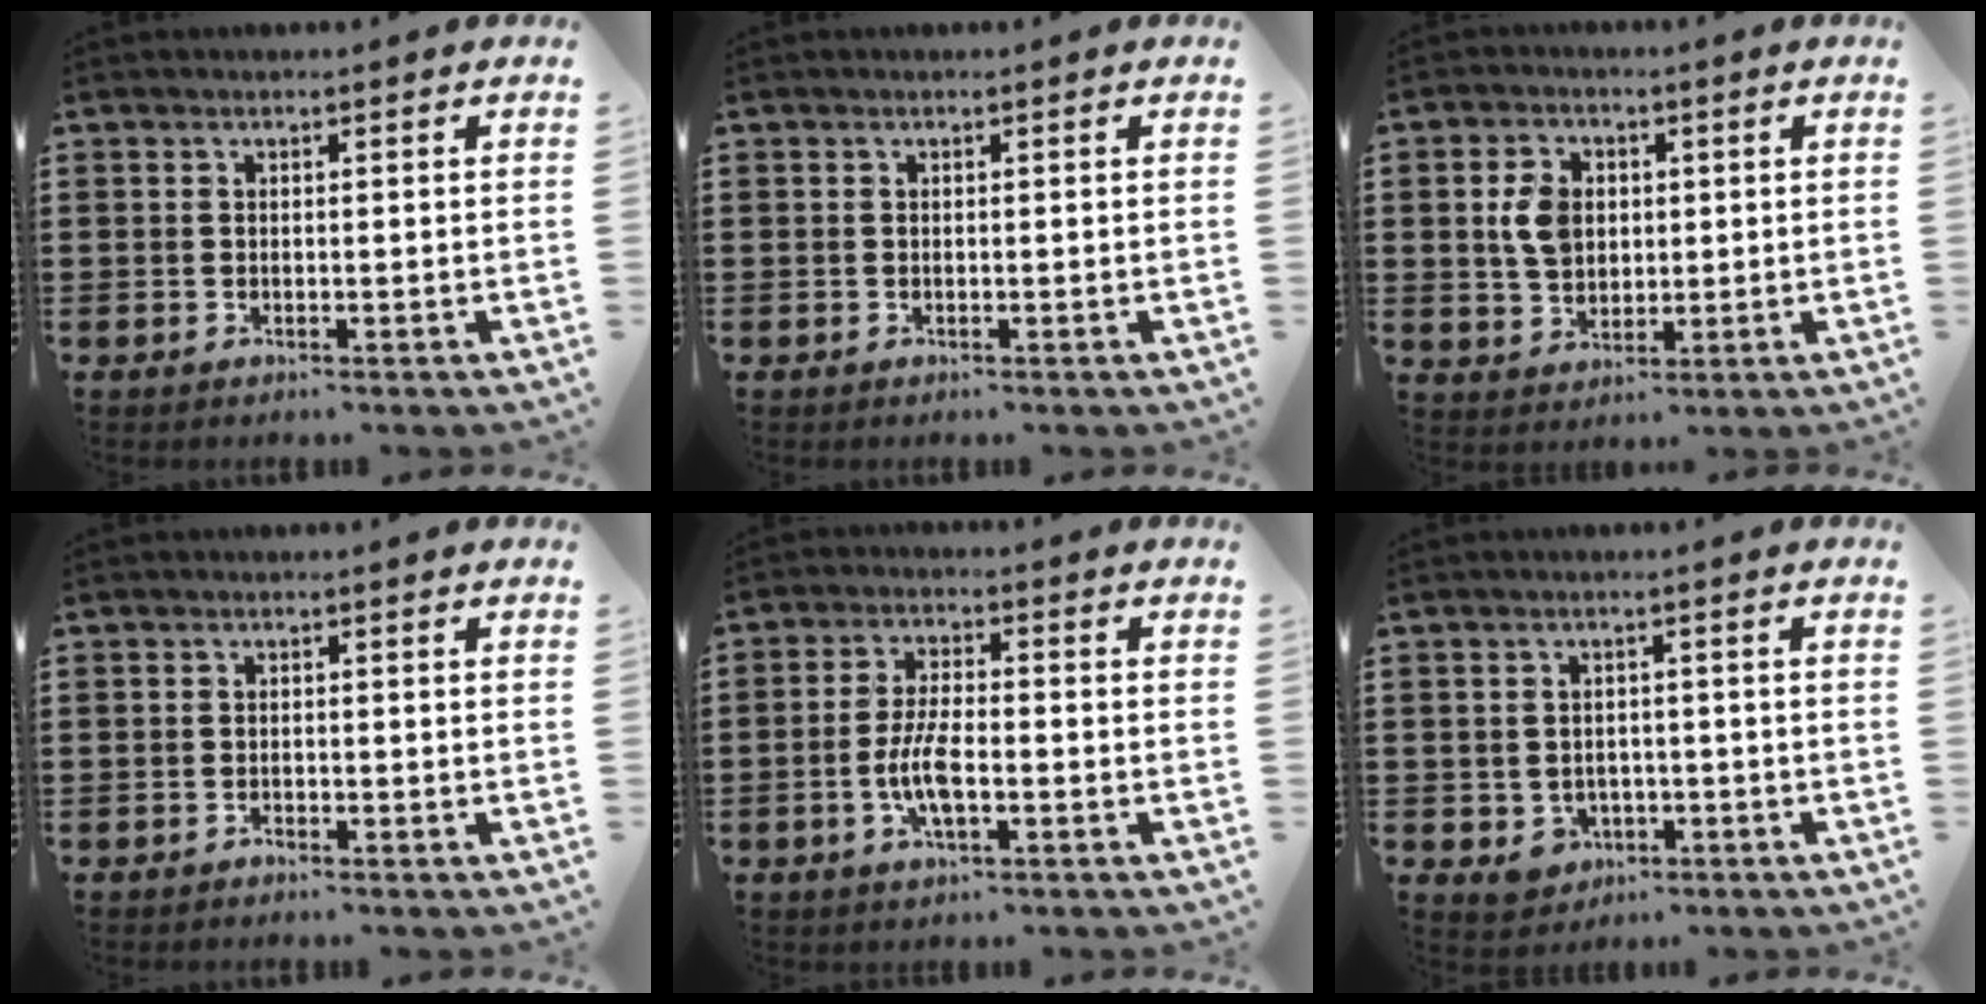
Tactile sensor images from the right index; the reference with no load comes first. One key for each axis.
{"total": 0.0}
{"total": 5.8, "fx": 0.7, "fy": 4.4, "fz": 3.8, "tx": -0.098, "ty": 0.012, "tz": 0.007}
{"total": 0.7, "fx": -0.7, "fy": 0.2, "fz": -0.1, "tx": 0.000, "ty": 0.003, "tz": -0.016}
{"total": 6.4, "fx": -1.8, "fy": 2.2, "fz": 5.8, "tx": -0.133, "ty": -0.005, "tz": -0.041}
{"total": 2.7, "fx": -1.2, "fy": 2.3, "fz": 0.7, "tx": -0.021, "ty": 0.003, "tz": -0.027}